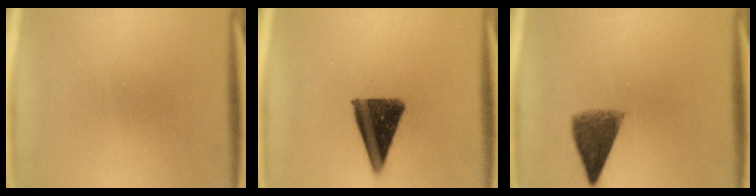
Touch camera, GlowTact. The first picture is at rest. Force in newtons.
{"total": 11.6}
{"total": 6.7}